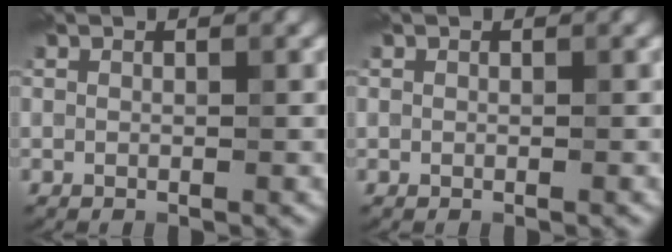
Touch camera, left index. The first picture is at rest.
{"total": 0.0}